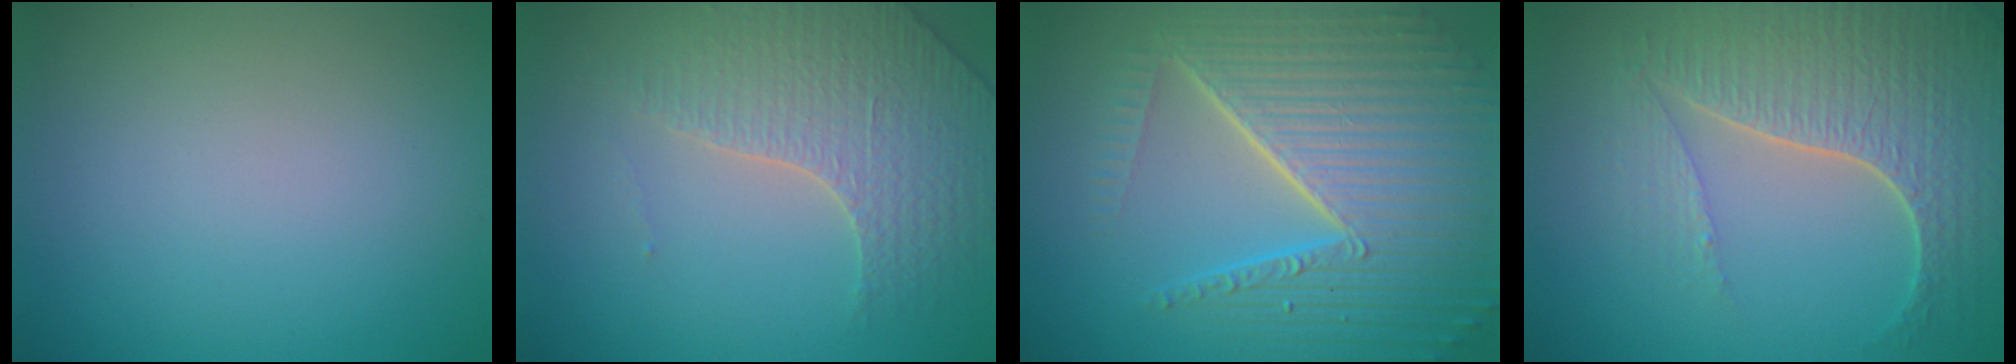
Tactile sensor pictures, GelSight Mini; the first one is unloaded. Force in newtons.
{"total": 3.8, "press": 3.6, "slide": 1.0}
{"total": 10.1, "press": 6.3, "slide": 7.8}
{"total": 6.6, "press": 5.1, "slide": 4.2}